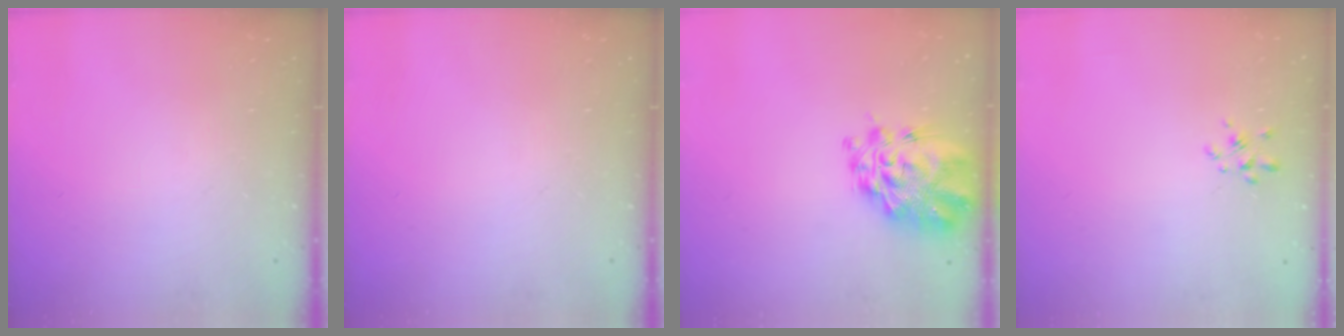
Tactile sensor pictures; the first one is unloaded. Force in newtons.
{"total": 0.0}
{"total": 7.5, "press": 7.0, "slide": 2.8}
{"total": 2.3, "press": 2.1, "slide": 0.8}